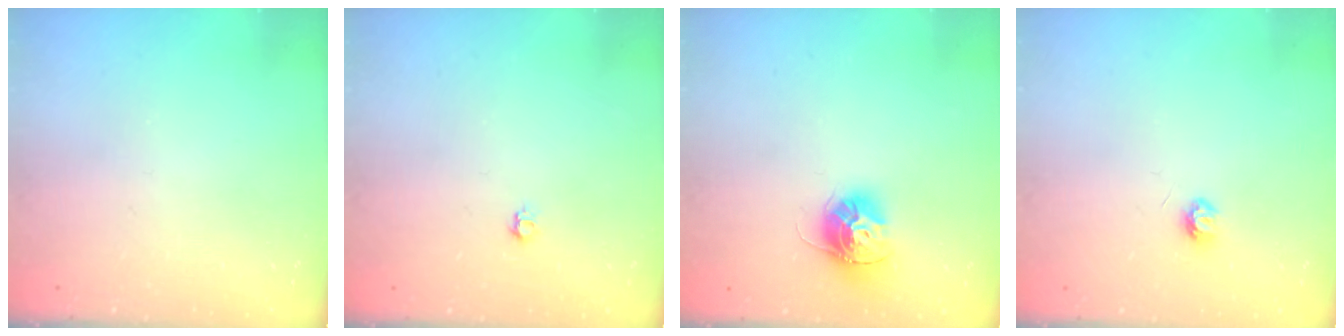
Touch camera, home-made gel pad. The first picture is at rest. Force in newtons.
{"total": 4.0, "press": 3.9, "slide": 0.7}
{"total": 12.1, "press": 12.1, "slide": 0.5}
{"total": 4.6, "press": 4.6, "slide": 0.5}